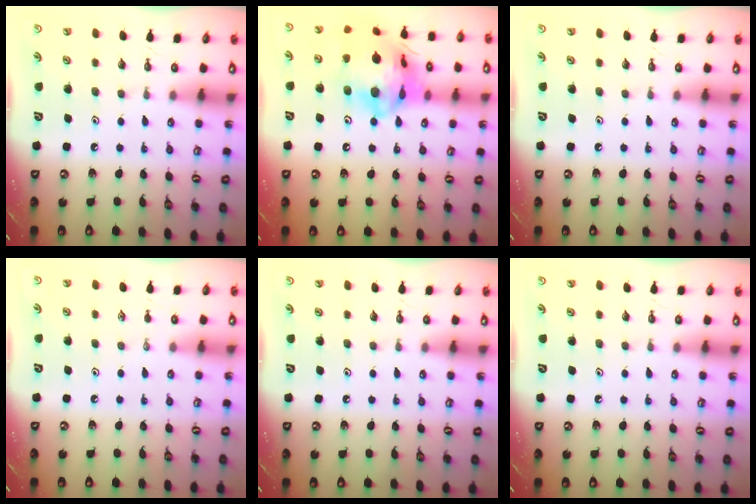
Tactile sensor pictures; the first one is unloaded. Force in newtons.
{"total": 23.5, "press": 23.3, "slide": 2.8}
{"total": 0.0}
{"total": 0.0}
{"total": 0.0}
{"total": 0.0}